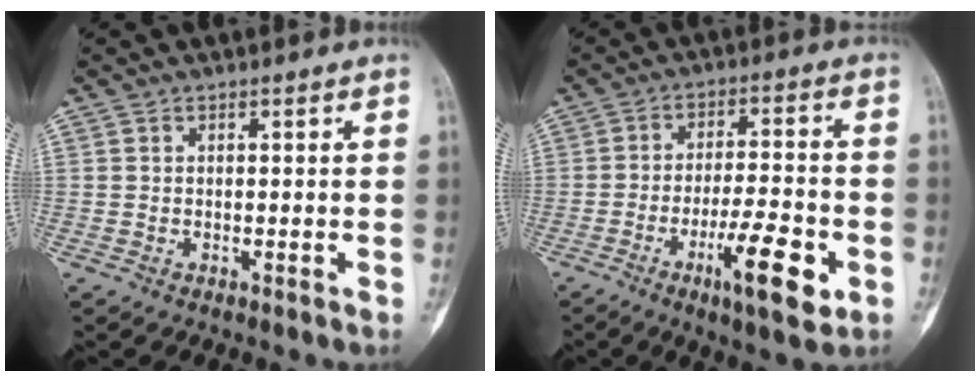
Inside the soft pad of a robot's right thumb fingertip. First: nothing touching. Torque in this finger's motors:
{"motor_torque": [-0.30, 0.26, 0.24, 0.32, 0.03]}